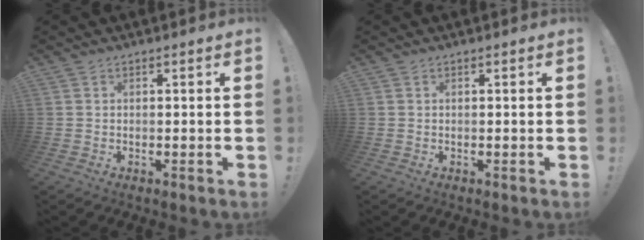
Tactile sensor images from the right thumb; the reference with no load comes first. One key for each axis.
{"total": 0.0}